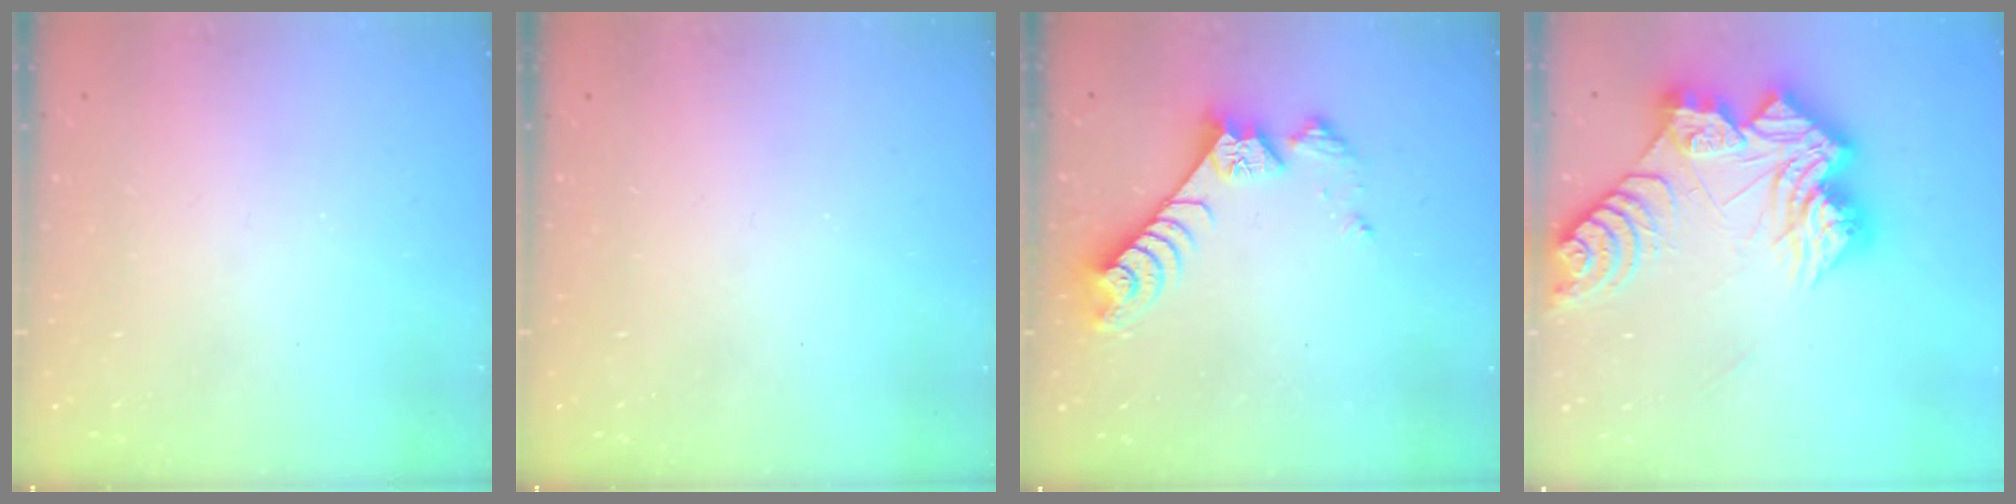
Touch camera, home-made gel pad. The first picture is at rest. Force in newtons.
{"total": 0.0}
{"total": 11.0, "press": 10.9, "slide": 0.8}
{"total": 21.4, "press": 21.3, "slide": 2.3}